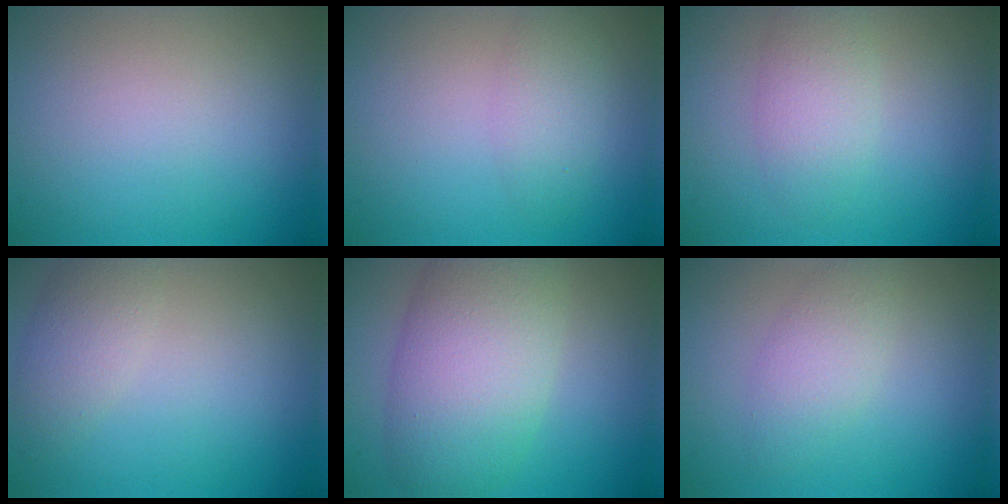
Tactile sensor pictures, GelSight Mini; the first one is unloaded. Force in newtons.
{"total": 2.2, "press": 2.2, "slide": 0.1}
{"total": 2.8, "press": 2.8, "slide": 0.2}
{"total": 2.5, "press": 2.5, "slide": 0.1}
{"total": 8.6, "press": 8.6, "slide": 0.6}
{"total": 2.7, "press": 2.6, "slide": 0.0}